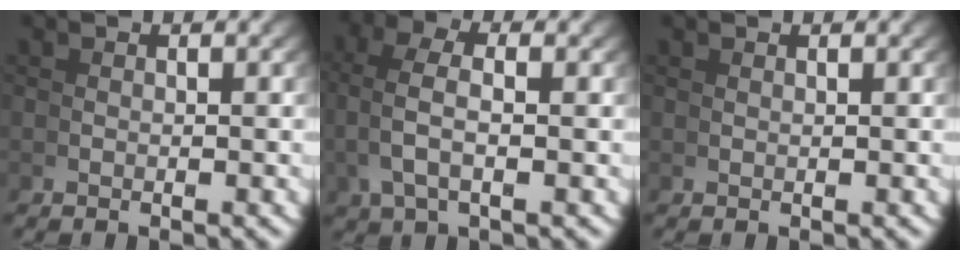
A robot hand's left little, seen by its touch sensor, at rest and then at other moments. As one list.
[{"total": 3.0, "force": [0.9, 0.8, 2.8], "torque": [-0.066, 0.001, 0.023]}, {"total": 0.9, "force": [0.6, -0.7, -0.2], "torque": [0.010, 0.001, 0.013]}]